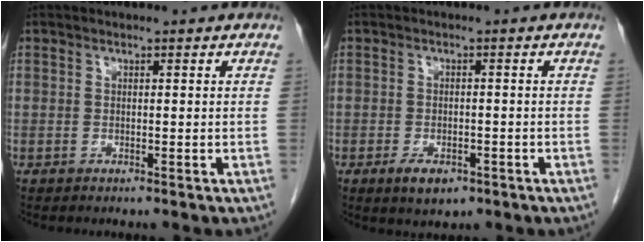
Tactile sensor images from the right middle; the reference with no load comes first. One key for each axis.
{"total": 3.8, "fx": -2.1, "fy": 1.9, "fz": 2.6, "tx": -0.047, "ty": -0.002, "tz": -0.025}